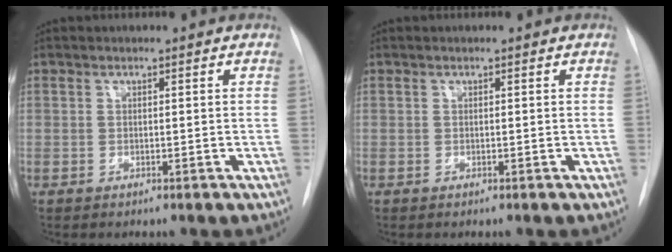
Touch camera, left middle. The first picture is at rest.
{"total": 0.0}